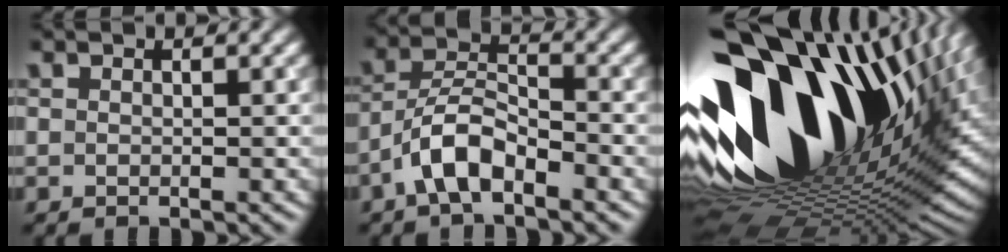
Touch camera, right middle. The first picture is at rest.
{"total": 4.5, "force": [-2.8, 1.6, 3.0], "torque": [-0.053, 0.014, -0.060]}
{"total": 19.3, "force": [4.1, 11.2, 15.3], "torque": [-0.266, -0.026, 0.079]}